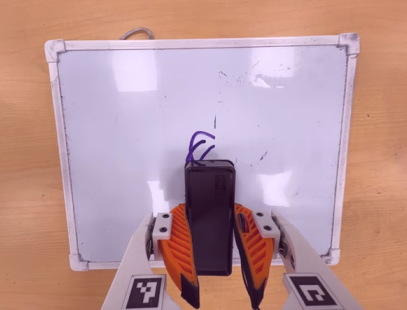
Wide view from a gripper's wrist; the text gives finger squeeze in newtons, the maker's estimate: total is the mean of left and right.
{"total": 8.7, "left": 6.4, "right": 11.1}